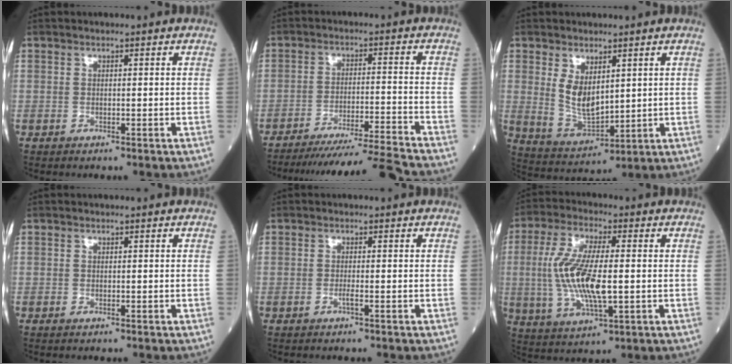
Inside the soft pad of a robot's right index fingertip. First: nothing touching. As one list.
[{"total": 13.4, "force": [-12.5, -2.7, 3.8], "torque": [-0.048, -0.015, -0.196]}, {"total": 7.0, "force": [2.3, 3.3, 5.8], "torque": [-0.113, -0.010, 0.059]}, {"total": 0.0}, {"total": 0.8, "force": [-0.5, -0.2, 0.7], "torque": [-0.013, 0.000, -0.010]}, {"total": 12.0, "force": [-0.4, 3.0, 11.7], "torque": [-0.248, -0.005, -0.006]}]